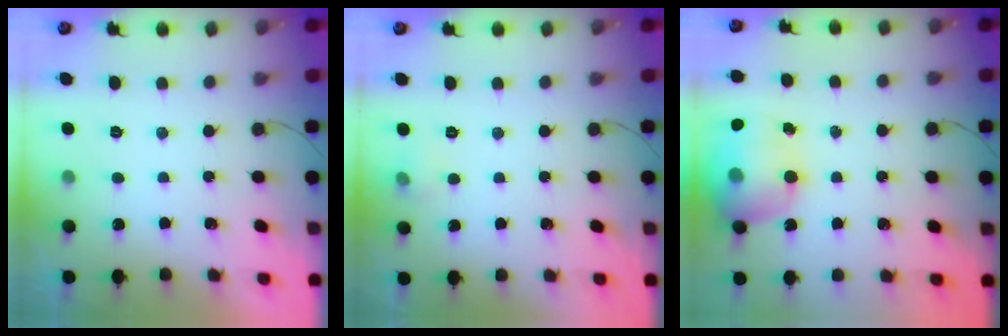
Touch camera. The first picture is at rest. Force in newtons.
{"total": 5.0, "press": 4.1, "slide": 2.7}
{"total": 18.1, "press": 17.9, "slide": 2.5}